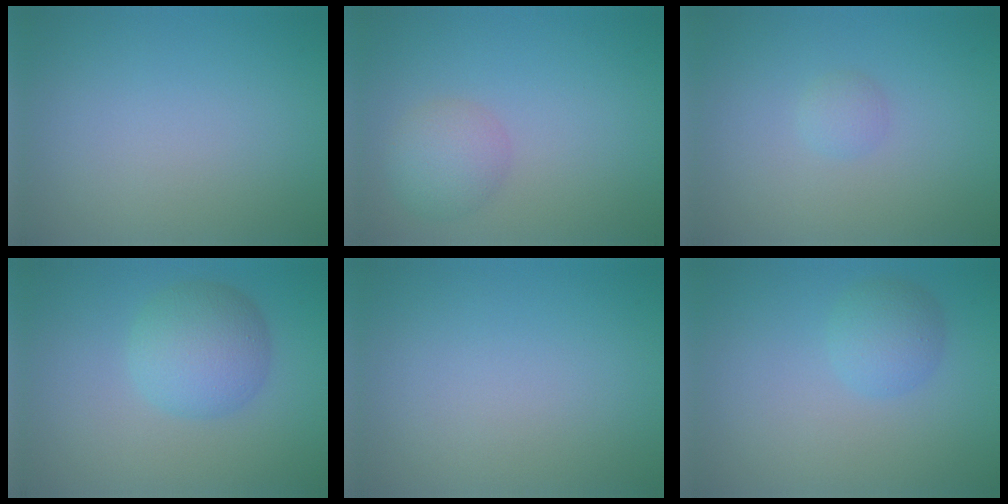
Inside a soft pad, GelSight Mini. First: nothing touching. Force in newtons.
{"total": 2.8, "press": 2.8, "slide": 0.1}
{"total": 1.0, "press": 1.0, "slide": 0.0}
{"total": 4.7, "press": 4.7, "slide": 0.2}
{"total": 0.0}
{"total": 2.4, "press": 2.4, "slide": 0.1}